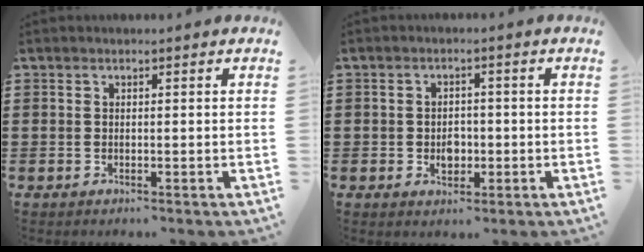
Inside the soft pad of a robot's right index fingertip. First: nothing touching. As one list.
[{"total": 2.8, "force": [-0.6, 2.2, 1.7], "torque": [-0.029, 0.001, -0.015]}]